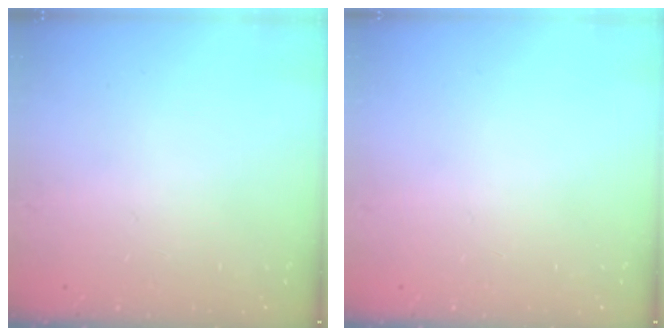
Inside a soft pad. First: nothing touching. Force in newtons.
{"total": 0.0}